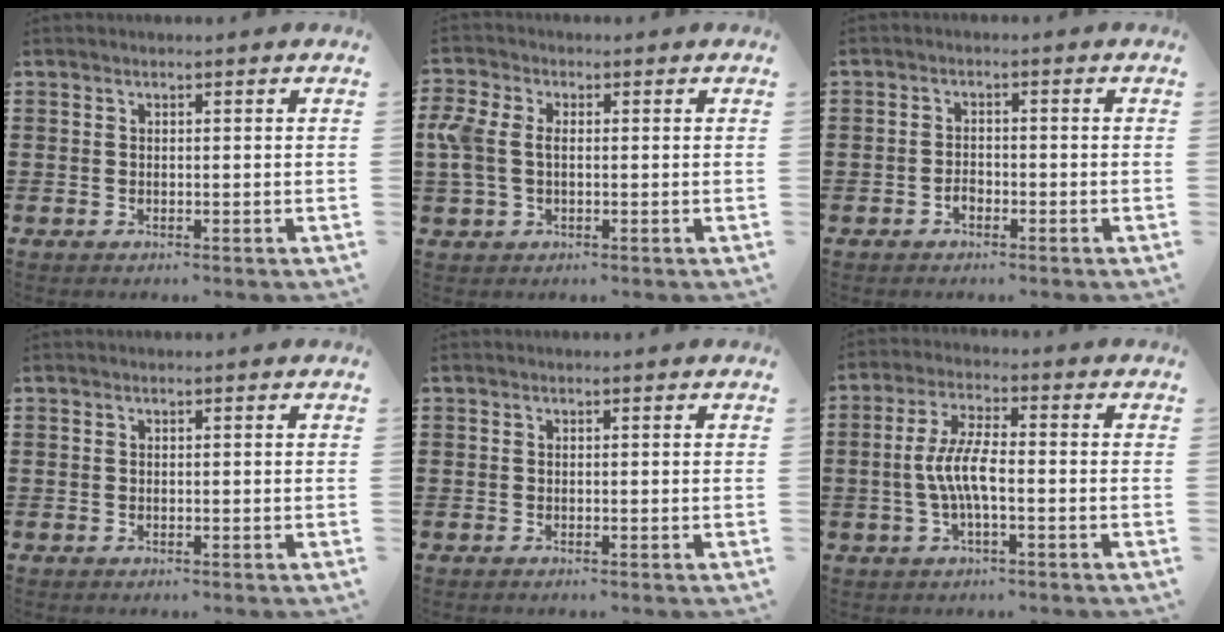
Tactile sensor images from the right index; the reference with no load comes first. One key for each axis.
{"total": 4.7, "fx": 0.0, "fy": 3.0, "fz": 3.6, "tx": -0.110, "ty": -0.004, "tz": -0.012}
{"total": 1.7, "fx": -1.0, "fy": 1.0, "fz": 0.8, "tx": -0.018, "ty": 0.000, "tz": -0.021}
{"total": 0.0}
{"total": 0.0}
{"total": 6.3, "fx": -1.2, "fy": 1.7, "fz": 5.9, "tx": -0.131, "ty": -0.006, "tz": -0.030}